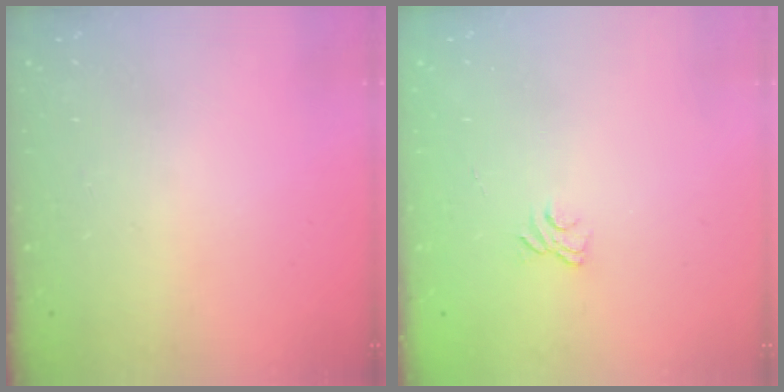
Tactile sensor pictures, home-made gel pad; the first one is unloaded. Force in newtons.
{"total": 3.3, "press": 3.0, "slide": 1.3}